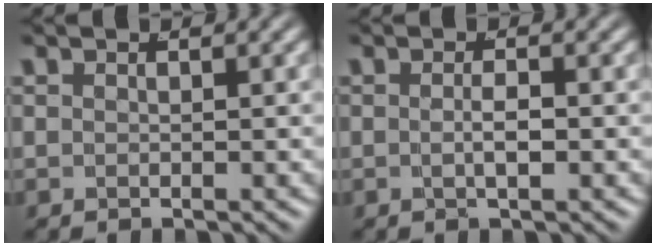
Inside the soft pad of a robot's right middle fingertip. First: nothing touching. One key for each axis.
{"total": 1.5, "fx": -0.5, "fy": 0.0, "fz": 1.4, "tx": -0.025, "ty": -0.006, "tz": -0.005}